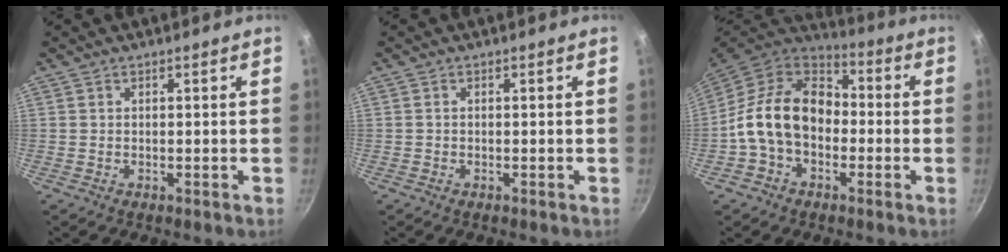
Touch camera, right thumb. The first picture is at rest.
{"total": 0.0}
{"total": 16.3, "force": [-1.7, 11.8, 11.1], "torque": [-0.160, 0.043, -0.048]}